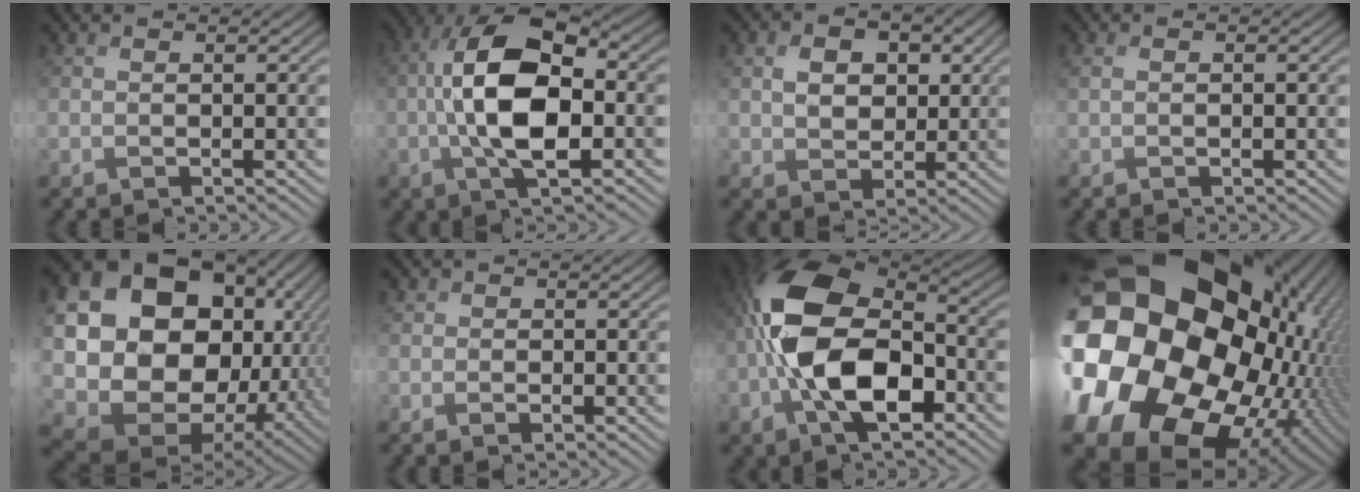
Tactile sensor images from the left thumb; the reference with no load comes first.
{"total": 12.5, "force": [-0.9, 5.8, 11.1], "torque": [-0.220, 0.011, -0.023]}
{"total": 6.1, "force": [1.8, 4.6, 3.5], "torque": [-0.085, 0.009, 0.031]}
{"total": 1.4, "force": [0.1, 0.7, 1.1], "torque": [-0.025, 0.002, 0.006]}
{"total": 22.2, "force": [2.4, 17.3, 13.7], "torque": [-0.317, -0.047, 0.098]}
{"total": 1.9, "force": [0.0, 1.8, 0.8], "torque": [-0.011, -0.004, -0.001]}
{"total": 14.9, "force": [-3.1, 8.3, 12.0], "torque": [-0.244, -0.001, -0.078]}
{"total": 26.3, "force": [1.1, 22.5, 13.7], "torque": [-0.328, -0.033, 0.006]}